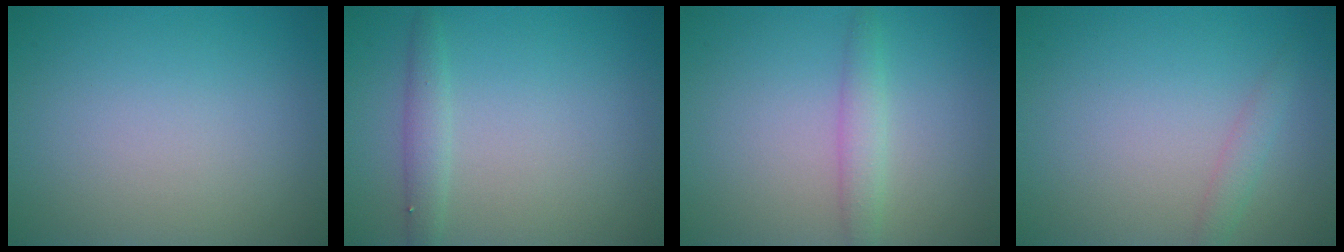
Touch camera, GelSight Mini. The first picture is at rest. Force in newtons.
{"total": 1.6, "press": 1.6, "slide": 0.0}
{"total": 1.9, "press": 1.9, "slide": 0.1}
{"total": 1.3, "press": 1.3, "slide": 0.1}